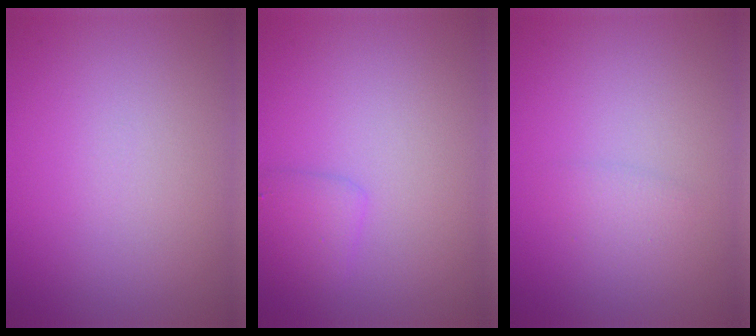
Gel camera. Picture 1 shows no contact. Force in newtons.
{"total": 1.7, "press": 1.7, "slide": 0.1}
{"total": 1.0, "press": 1.0, "slide": 0.1}